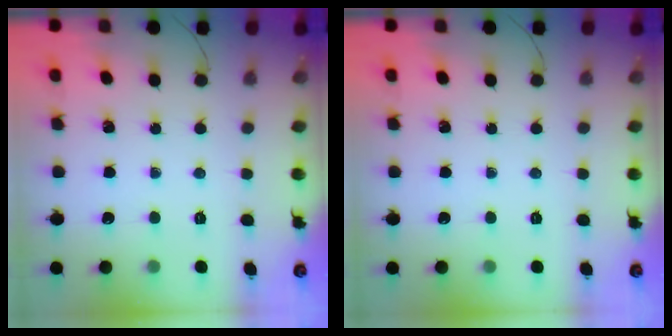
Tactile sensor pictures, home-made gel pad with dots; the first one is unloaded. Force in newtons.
{"total": 0.0}